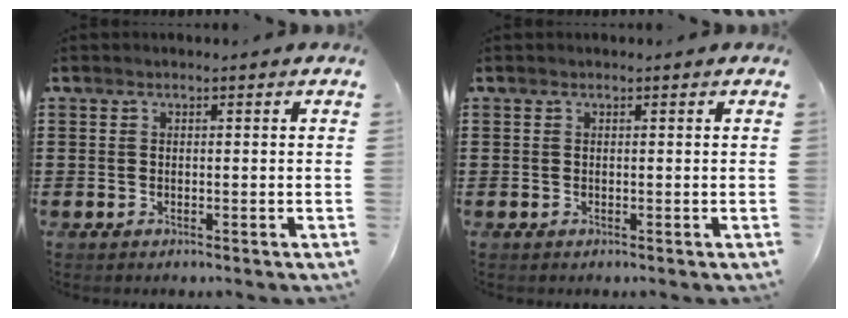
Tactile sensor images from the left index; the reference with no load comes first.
{"total": 0.0}